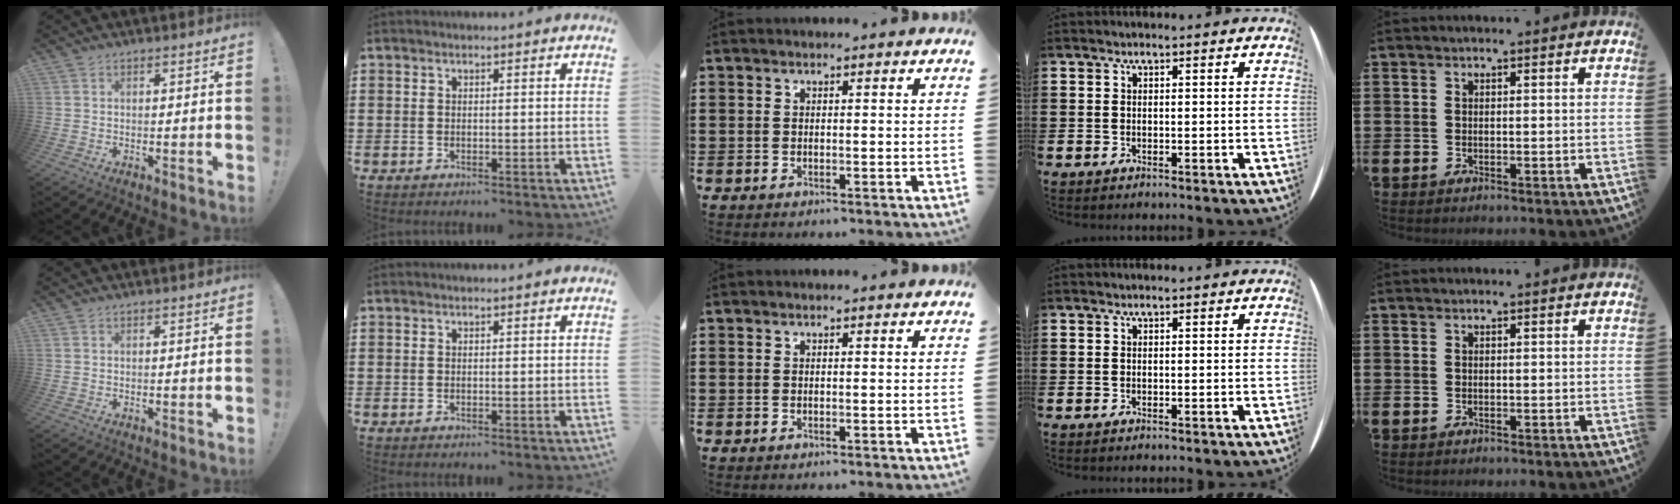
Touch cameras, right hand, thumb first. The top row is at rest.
{}